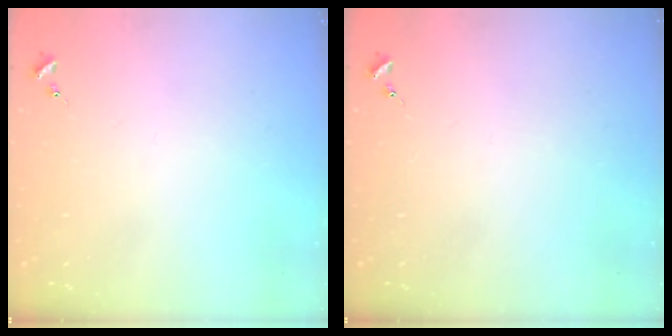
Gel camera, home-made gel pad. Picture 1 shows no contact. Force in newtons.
{"total": 0.0}